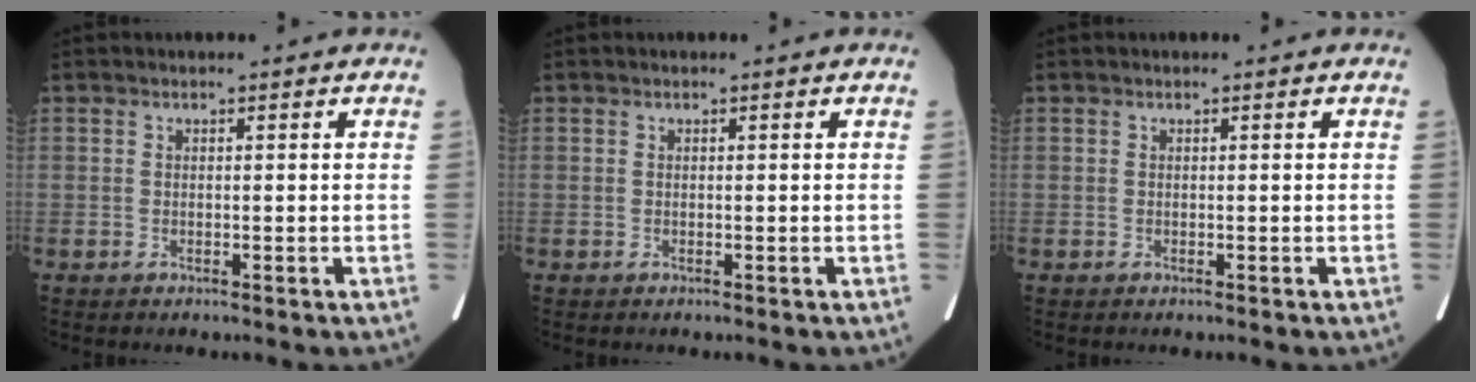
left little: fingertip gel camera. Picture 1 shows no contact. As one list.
[{"total": 0.0}, {"total": 0.0}]